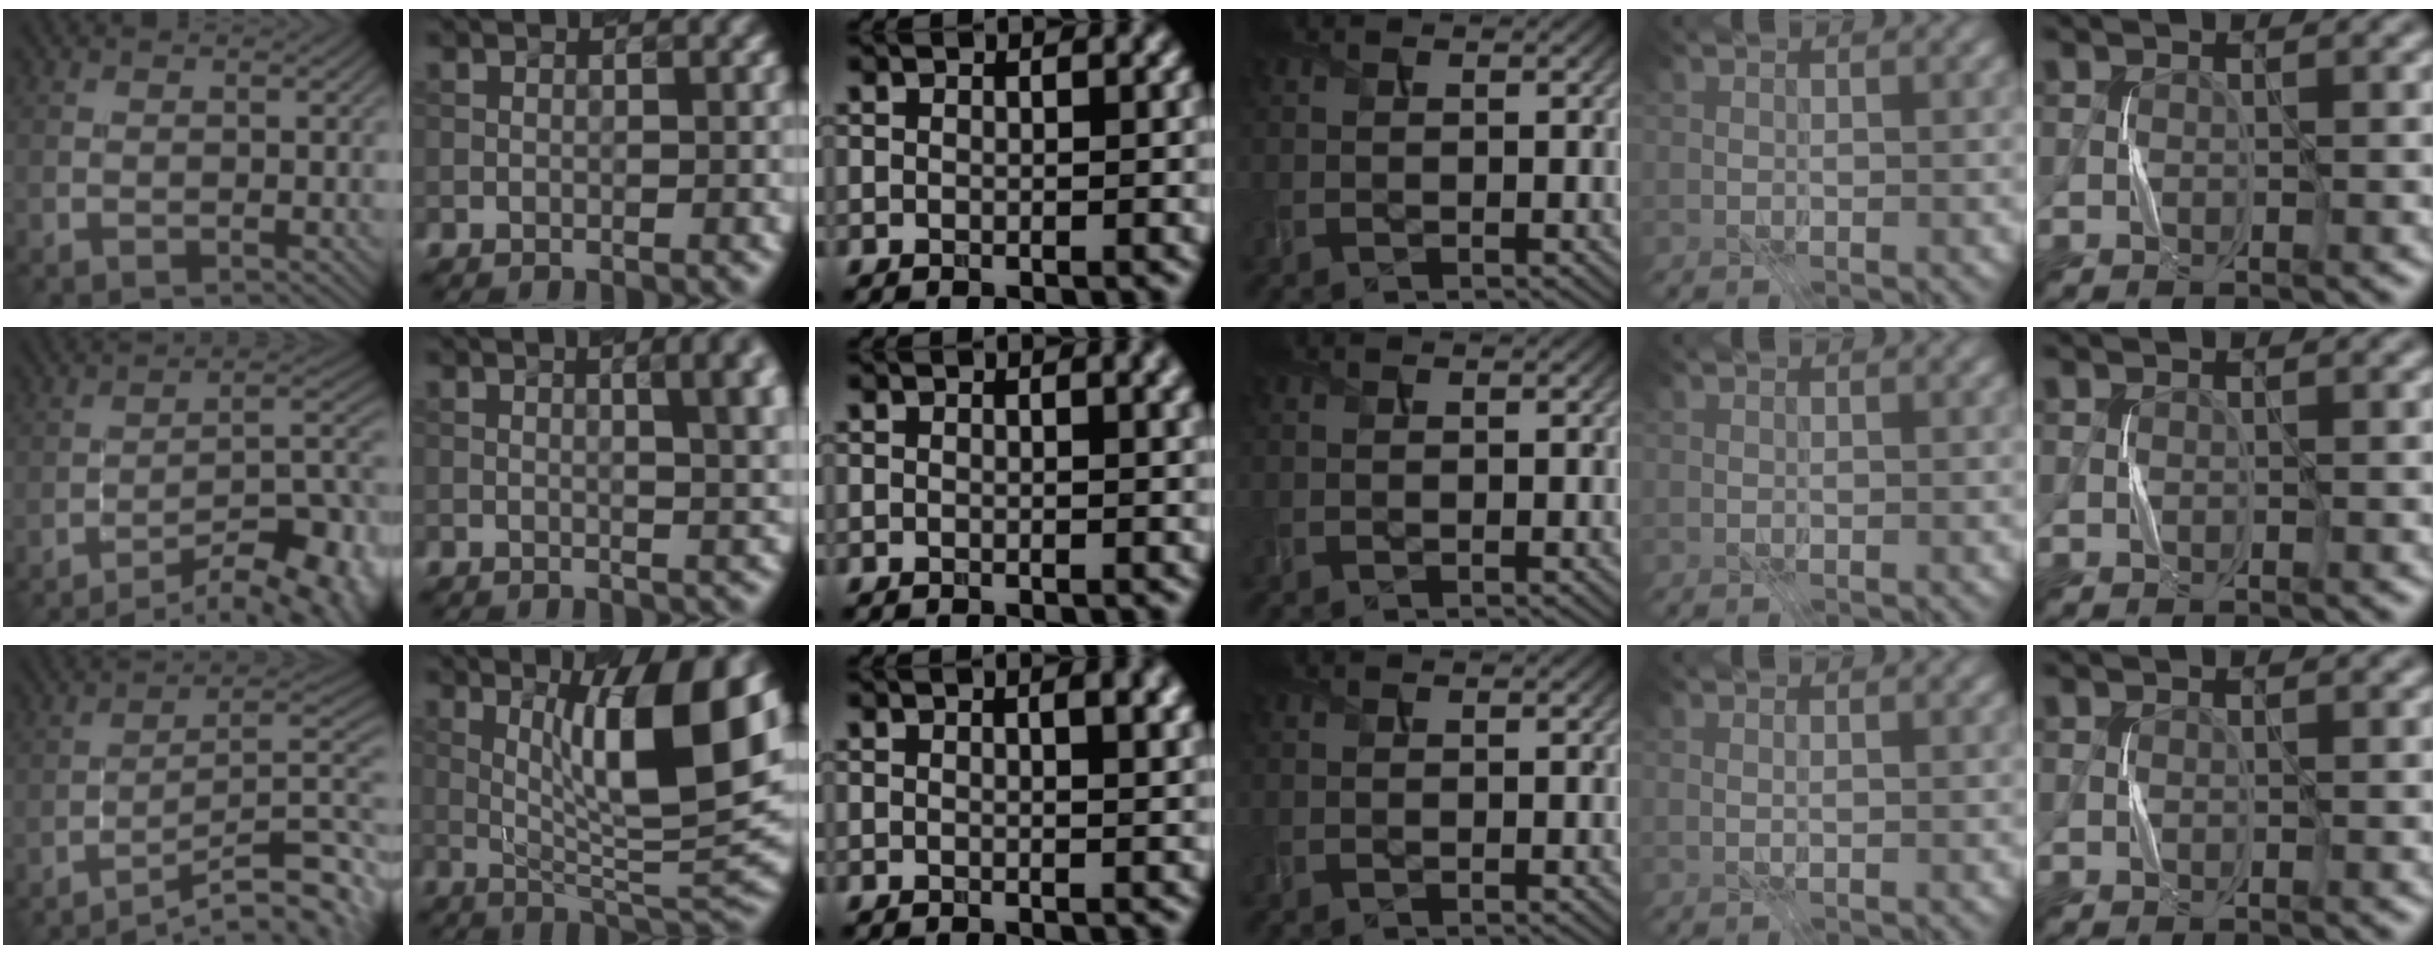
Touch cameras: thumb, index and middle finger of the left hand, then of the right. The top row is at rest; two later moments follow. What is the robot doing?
{"motion": "press", "object": "syringe"}